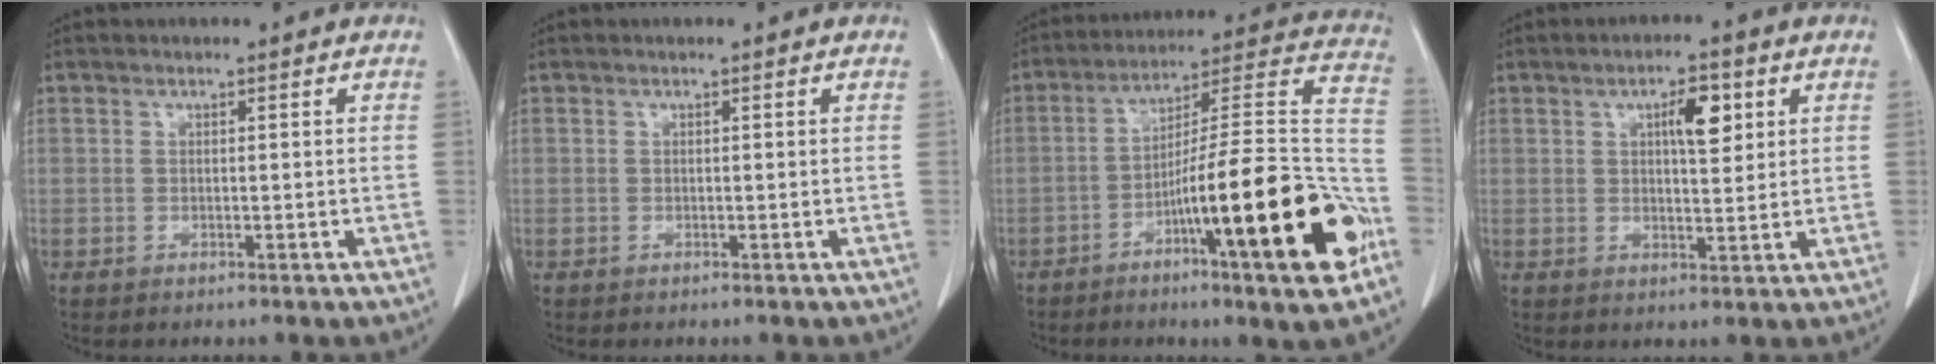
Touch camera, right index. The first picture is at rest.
{"total": 0.0}
{"total": 23.4, "force": [-9.1, 1.6, 21.5], "torque": [-0.270, 0.006, -0.140]}
{"total": 5.2, "force": [2.0, 1.5, 4.5], "torque": [-0.075, 0.004, 0.033]}